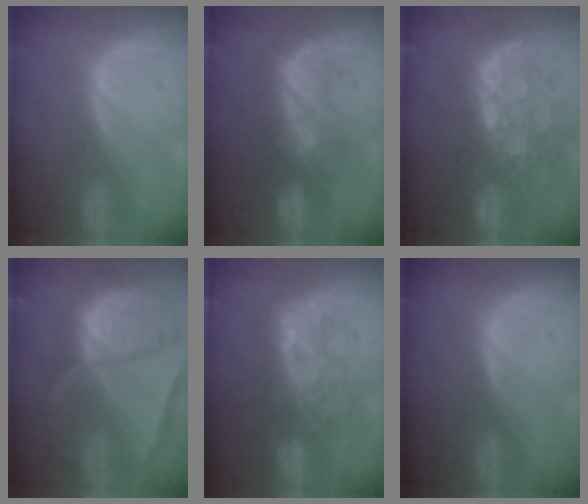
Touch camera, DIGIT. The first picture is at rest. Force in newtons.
{"total": 8.1, "press": 7.9, "slide": 1.7}
{"total": 11.2, "press": 9.8, "slide": 5.5}
{"total": 10.7, "press": 8.9, "slide": 5.9}
{"total": 9.5, "press": 8.4, "slide": 4.4}
{"total": 0.5, "press": 0.5, "slide": 0.0}